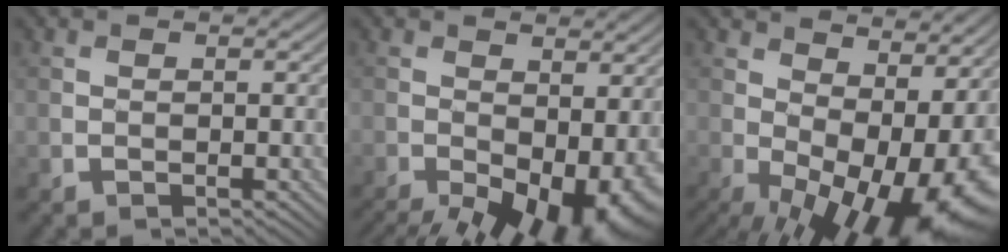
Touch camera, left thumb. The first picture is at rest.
{"total": 13.3, "force": [-5.9, 6.3, 10.1], "torque": [-0.168, -0.048, -0.067]}
{"total": 14.7, "force": [-0.3, 7.1, 12.9], "torque": [-0.199, -0.013, 0.022]}